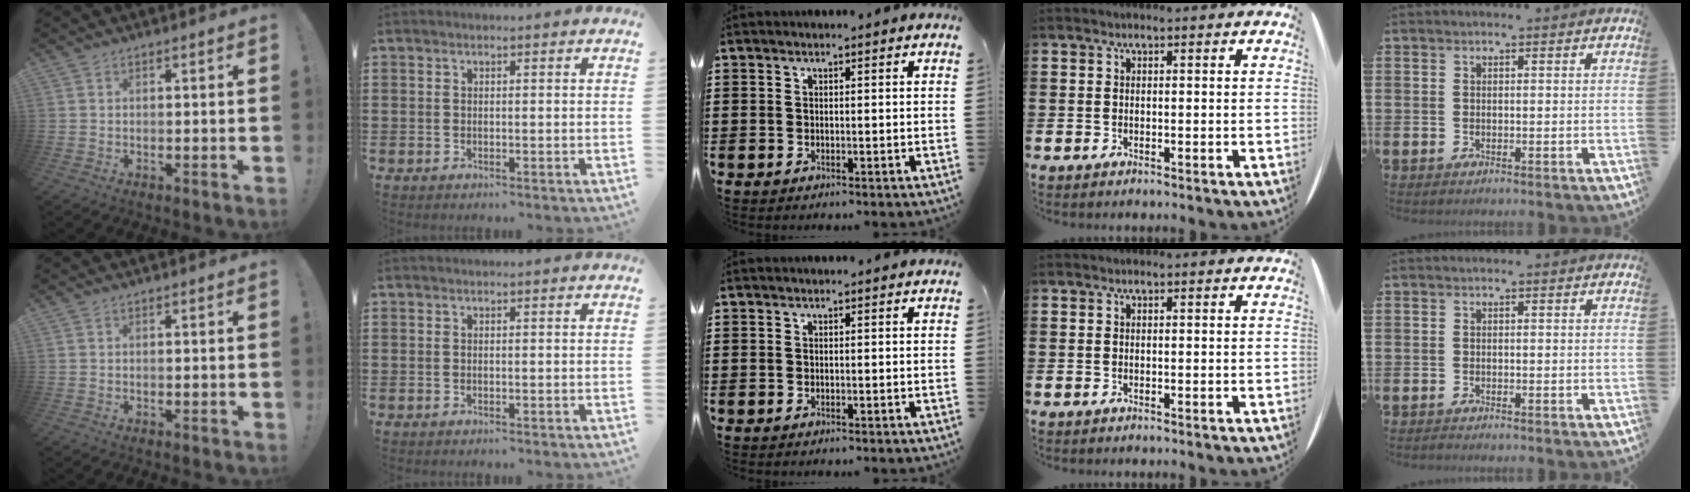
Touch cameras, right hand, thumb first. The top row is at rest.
{"little": {"total": 0.6, "force": [-0.5, 0.1, 0.2], "torque": [-0.005, -0.001, -0.011]}}